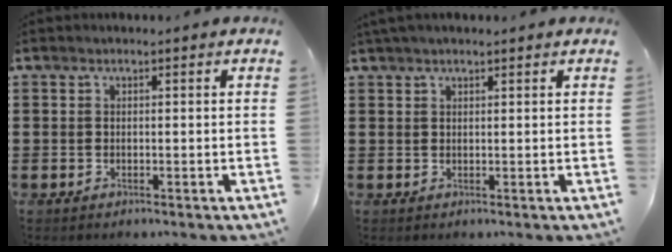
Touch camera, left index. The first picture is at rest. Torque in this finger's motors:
{"motor_torque": [1.26, -0.88, 0.00, 0.12]}